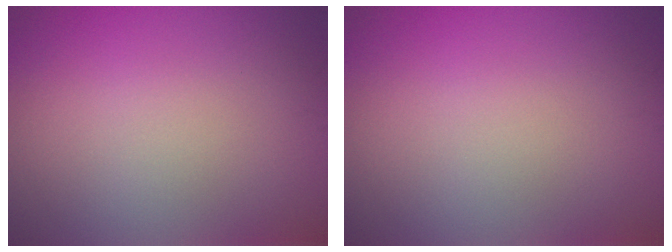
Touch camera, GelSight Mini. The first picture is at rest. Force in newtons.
{"total": 0.0}